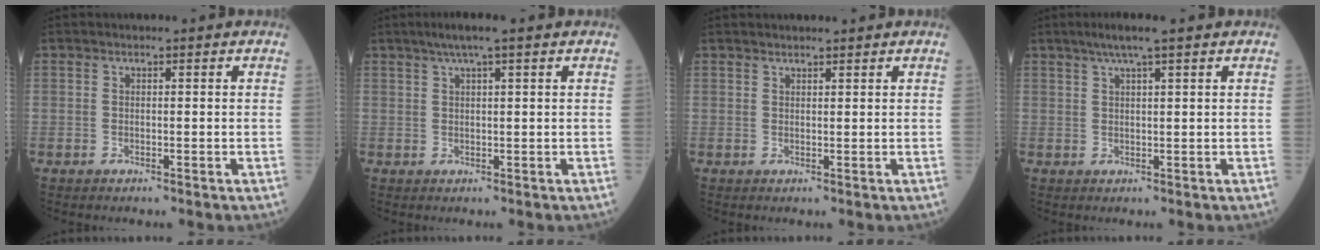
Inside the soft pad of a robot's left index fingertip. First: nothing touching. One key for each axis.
{"total": 3.6, "fx": 2.3, "fy": 0.1, "fz": 2.8, "tx": -0.052, "ty": 0.017, "tz": 0.041}
{"total": 2.3, "fx": 2.2, "fy": 0.3, "fz": 0.7, "tx": -0.005, "ty": 0.023, "tz": 0.035}
{"total": 4.6, "fx": 3.2, "fy": -0.1, "fz": 3.3, "tx": -0.064, "ty": 0.016, "tz": 0.057}